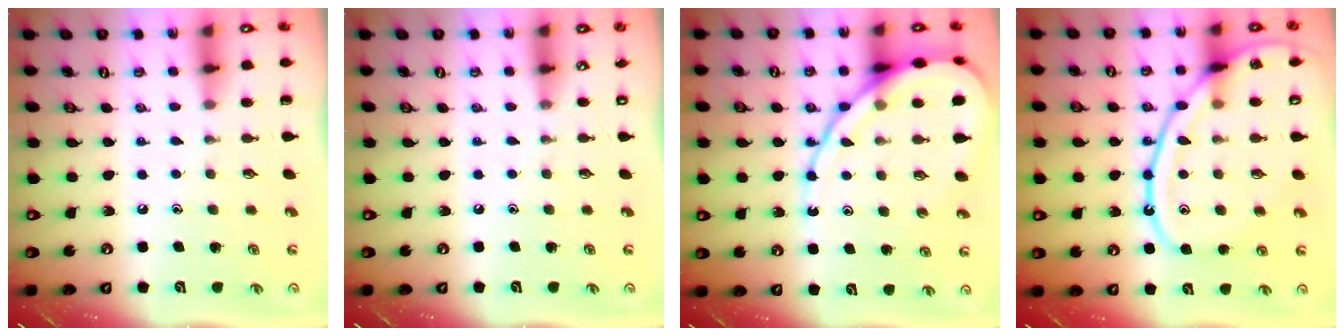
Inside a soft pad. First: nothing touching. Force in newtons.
{"total": 0.0}
{"total": 15.5, "press": 15.4, "slide": 1.5}
{"total": 18.2, "press": 18.2, "slide": 1.3}